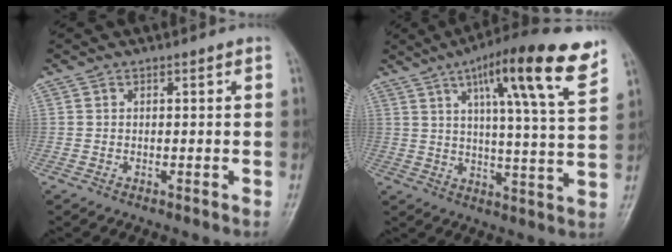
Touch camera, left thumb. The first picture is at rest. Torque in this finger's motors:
{"motor_torque": [0.54, 0.54, 1.67, -1.10, 0.12]}